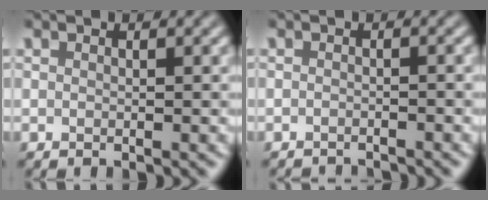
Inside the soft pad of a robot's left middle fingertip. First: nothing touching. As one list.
[{"total": 2.1, "force": [-2.0, 0.1, 0.3], "torque": [0.003, -0.009, -0.030]}]